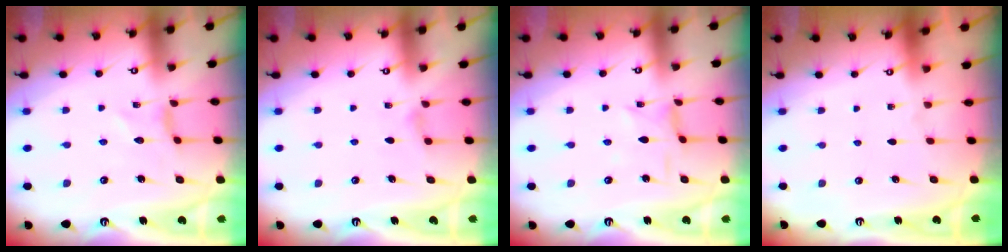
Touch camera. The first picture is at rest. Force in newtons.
{"total": 2.0, "press": 2.0, "slide": 0.4}
{"total": 1.2, "press": 1.2, "slide": 0.2}
{"total": 0.0}